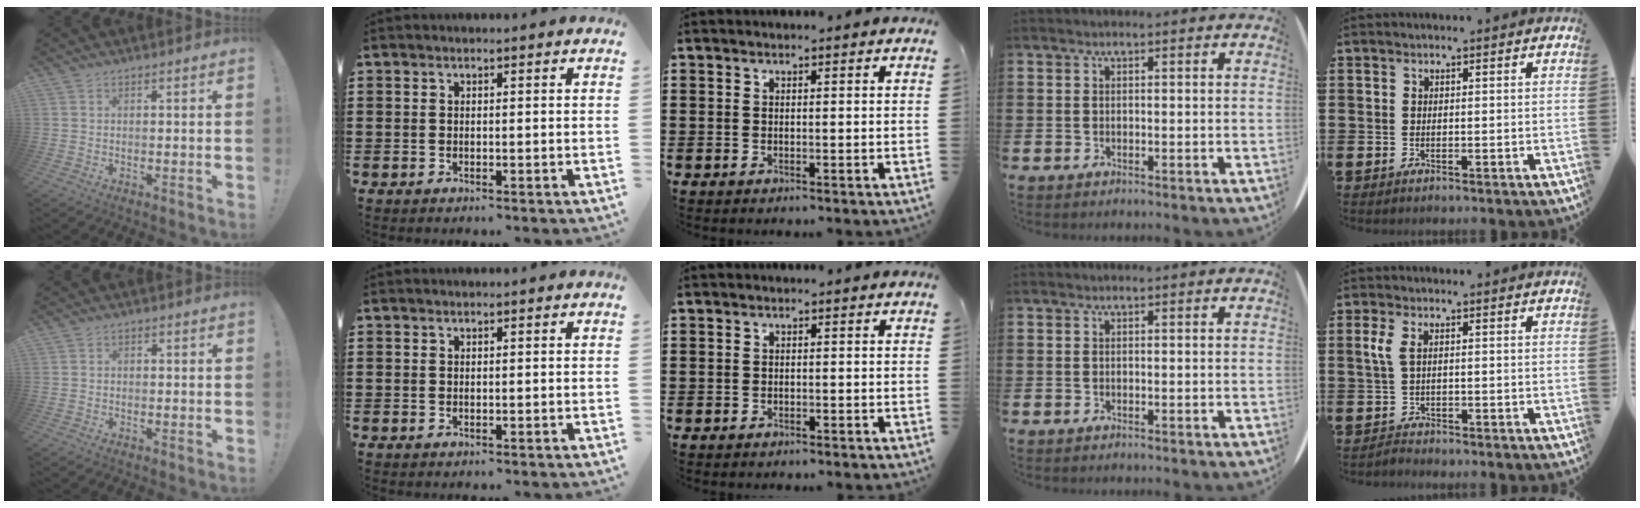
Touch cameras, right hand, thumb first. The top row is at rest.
{"thumb": {"total": 1.0, "force": [-0.6, 0.7, 0.4], "torque": [-0.006, 0.004, -0.011]}, "middle": {"total": 0.6, "force": [-0.5, 0.2, 0.1], "torque": [-0.003, 0.000, -0.010]}, "little": {"total": 2.2, "force": [-0.3, 1.1, 1.9], "torque": [-0.042, 0.006, -0.008]}}